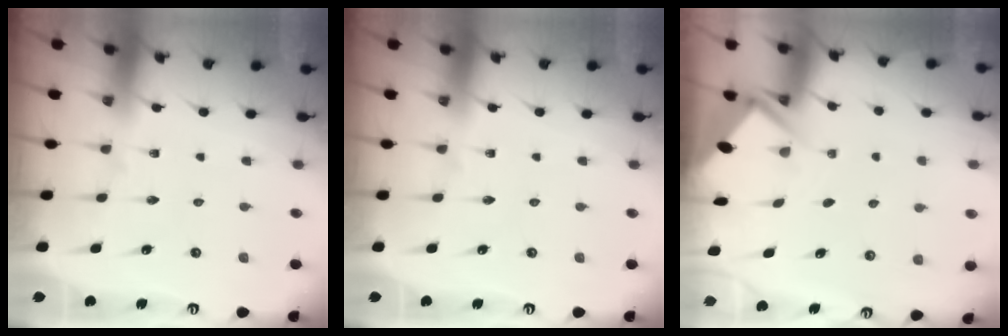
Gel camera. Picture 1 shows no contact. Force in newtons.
{"total": 0.0}
{"total": 3.0, "press": 3.0, "slide": 0.4}